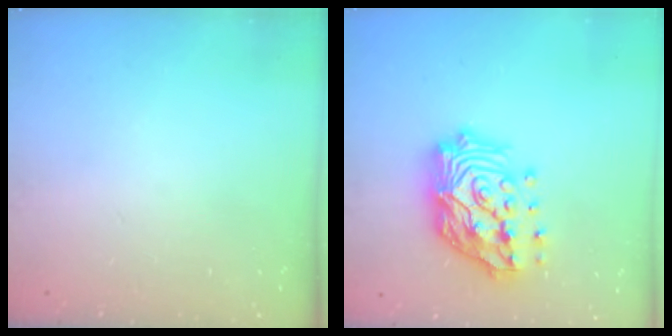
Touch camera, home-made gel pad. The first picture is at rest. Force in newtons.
{"total": 22.0, "press": 21.7, "slide": 3.4}